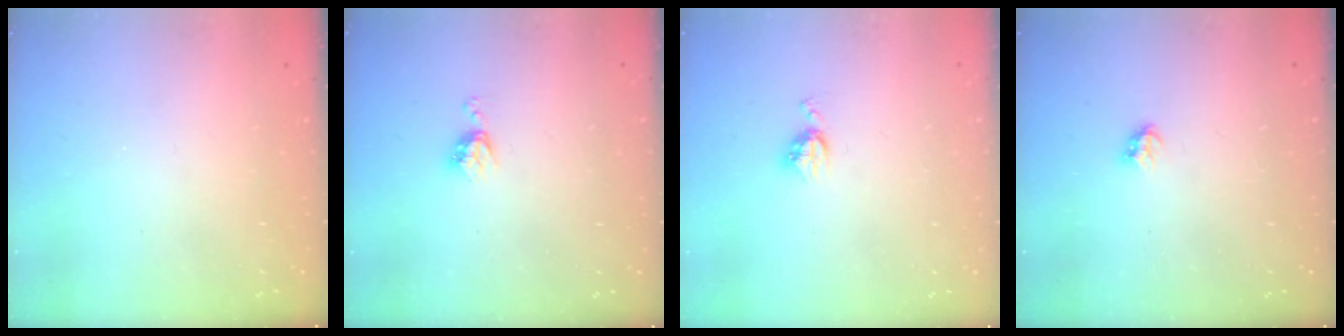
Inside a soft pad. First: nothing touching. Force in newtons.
{"total": 4.5, "press": 4.4, "slide": 0.7}
{"total": 4.6, "press": 4.6, "slide": 0.4}
{"total": 2.8, "press": 2.8, "slide": 0.5}